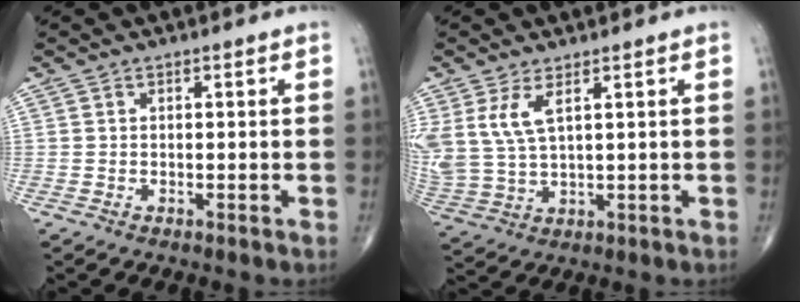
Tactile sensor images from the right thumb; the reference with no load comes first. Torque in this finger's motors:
{"motor_torque": [0.13, 0.25, 0.88, 0.53, 0.26]}